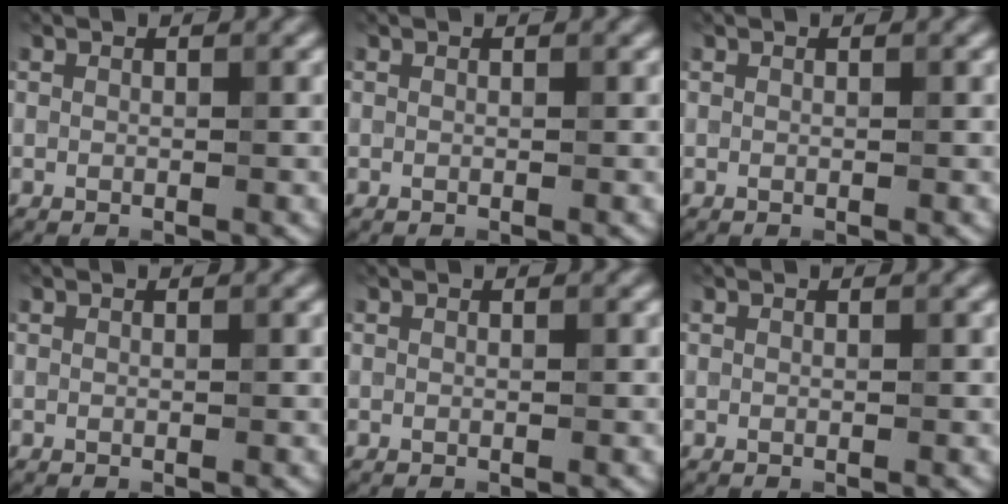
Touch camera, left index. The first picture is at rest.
{"total": 0.0}
{"total": 0.0}
{"total": 0.0}
{"total": 0.0}
{"total": 0.0}